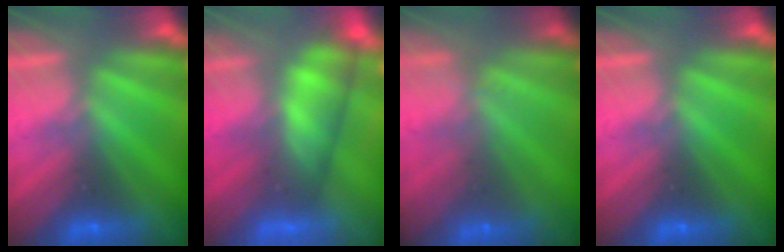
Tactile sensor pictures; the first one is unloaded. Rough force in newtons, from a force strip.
{"total": 4.5}
{"total": 5.5}
{"total": 0.0}